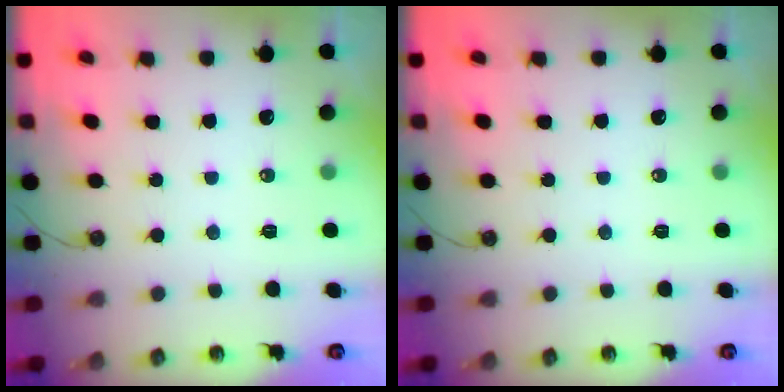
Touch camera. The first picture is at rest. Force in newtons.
{"total": 0.0}